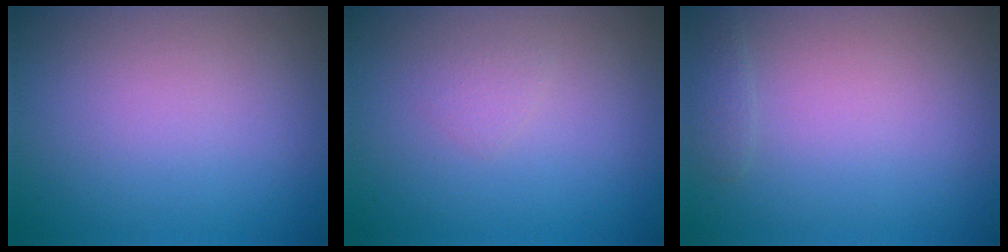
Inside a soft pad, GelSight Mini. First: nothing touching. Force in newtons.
{"total": 0.8, "press": 0.8, "slide": 0.0}
{"total": 0.8, "press": 0.8, "slide": 0.1}